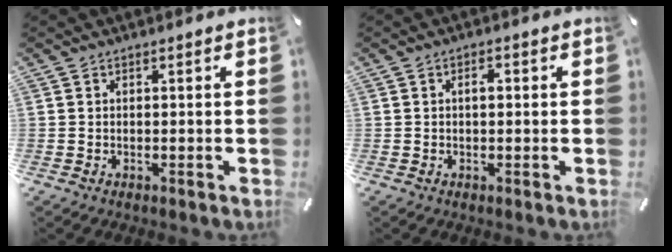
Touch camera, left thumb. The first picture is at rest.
{"total": 1.9, "force": [0.1, 0.9, 1.6], "torque": [-0.023, 0.002, -0.001]}